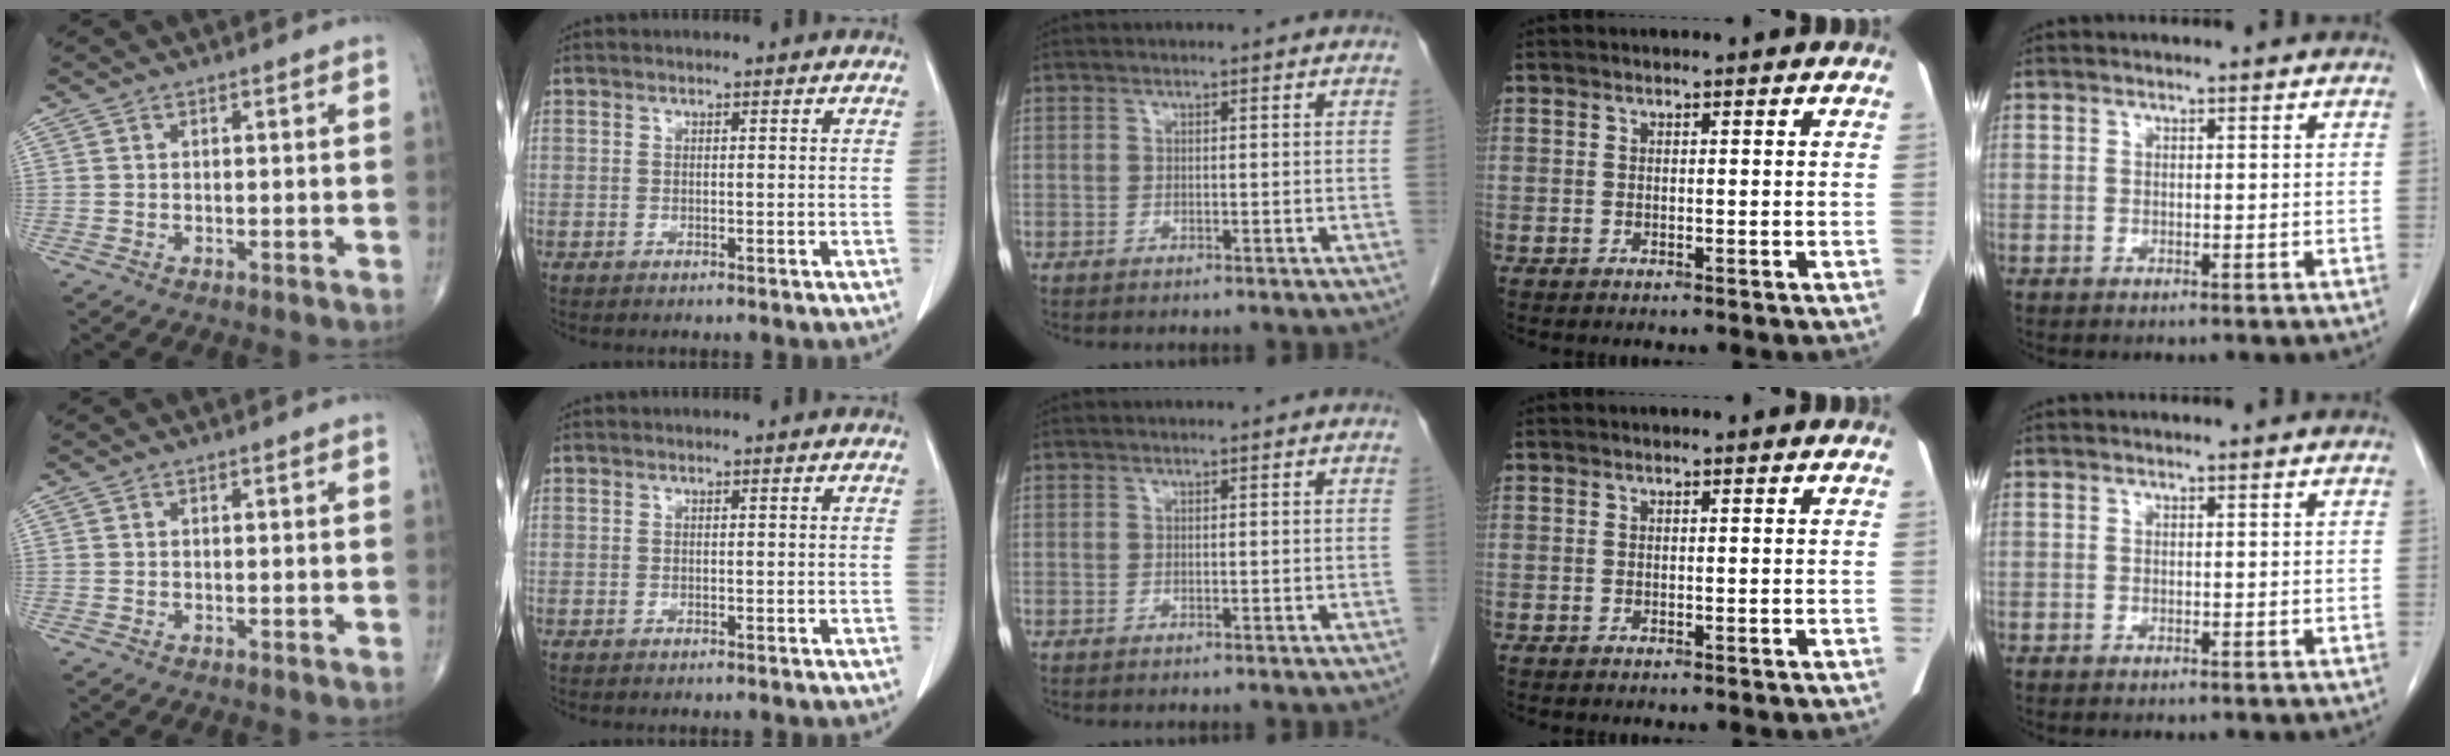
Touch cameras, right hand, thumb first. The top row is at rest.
{}